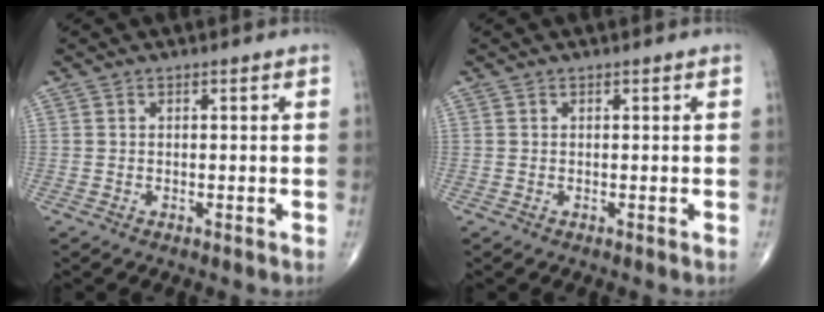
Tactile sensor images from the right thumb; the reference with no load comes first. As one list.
[{"total": 0.0}]